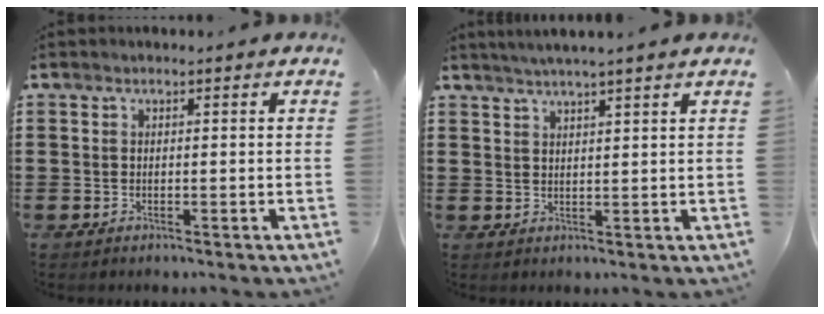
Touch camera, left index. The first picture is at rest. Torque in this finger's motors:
{"motor_torque": [2.14, 0.00, 0.31, 0.12]}